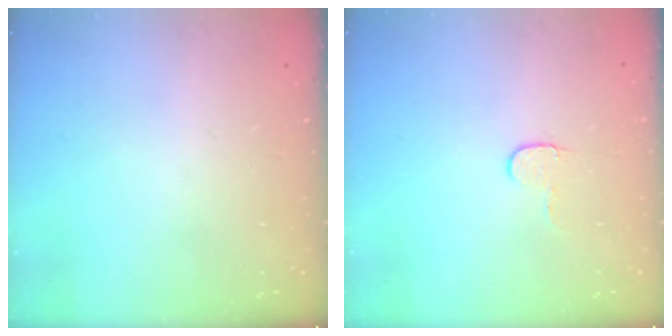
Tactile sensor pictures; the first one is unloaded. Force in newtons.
{"total": 4.7, "press": 4.7, "slide": 0.5}